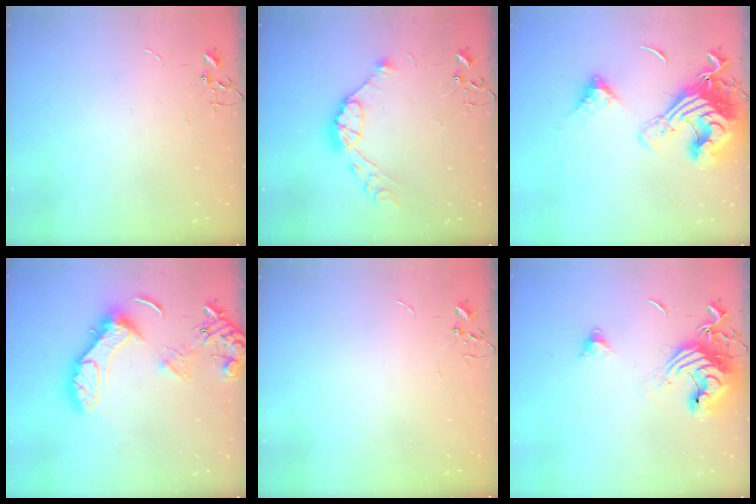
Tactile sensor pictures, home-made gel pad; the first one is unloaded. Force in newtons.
{"total": 11.7, "press": 11.6, "slide": 1.0}
{"total": 21.6, "press": 21.5, "slide": 2.7}
{"total": 16.9, "press": 16.9, "slide": 1.5}
{"total": 0.0}
{"total": 15.0, "press": 14.8, "slide": 2.1}